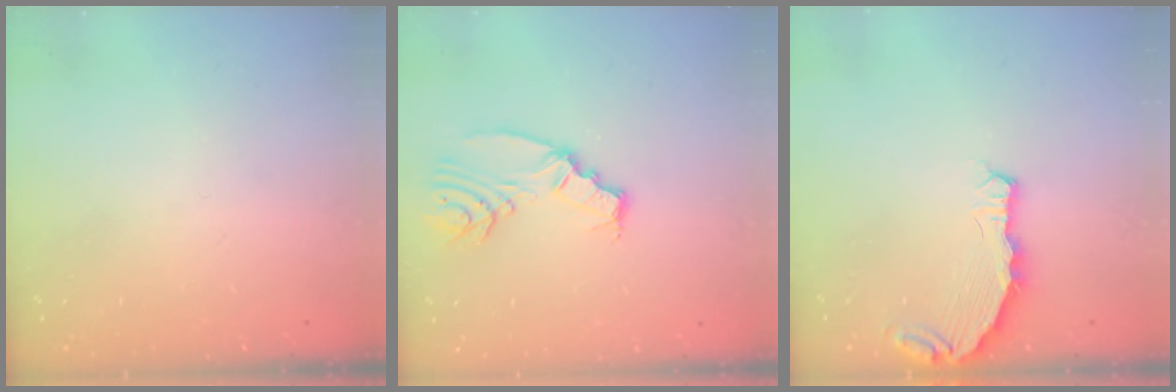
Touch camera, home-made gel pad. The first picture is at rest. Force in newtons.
{"total": 7.2, "press": 7.2, "slide": 0.5}
{"total": 7.2, "press": 5.1, "slide": 5.1}